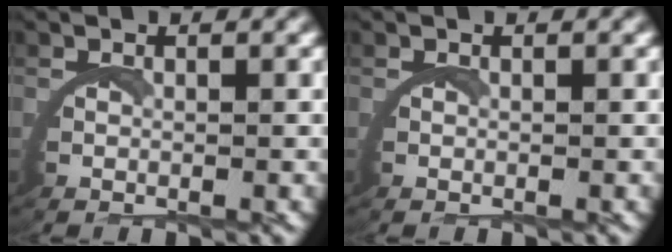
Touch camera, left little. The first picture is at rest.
{"total": 0.0}